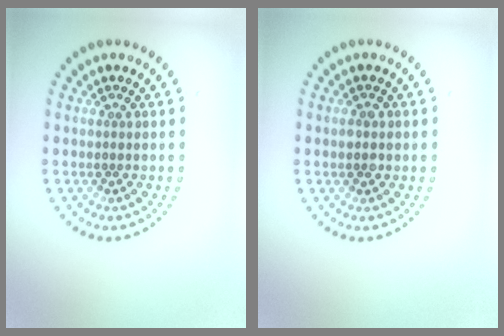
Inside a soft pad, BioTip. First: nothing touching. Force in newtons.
{"total": 1.0, "press": 1.0, "slide": 0.1}